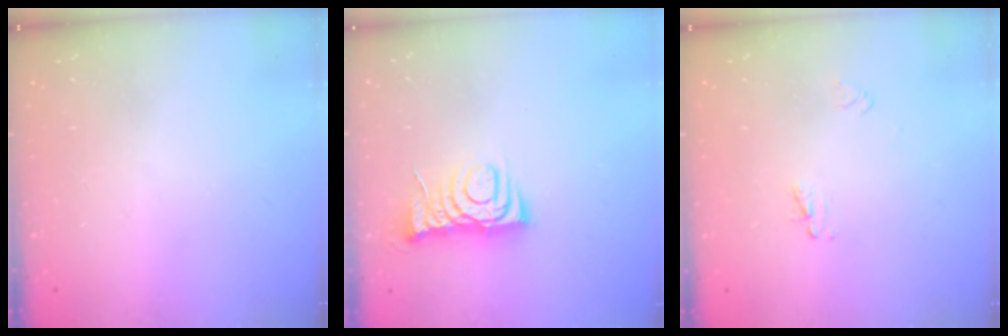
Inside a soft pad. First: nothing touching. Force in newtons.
{"total": 6.8, "press": 6.8, "slide": 0.6}
{"total": 2.3, "press": 2.2, "slide": 0.2}